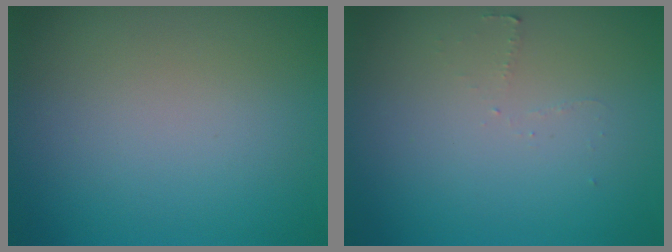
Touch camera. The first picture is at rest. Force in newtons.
{"total": 0.9, "press": 0.8, "slide": 0.3}